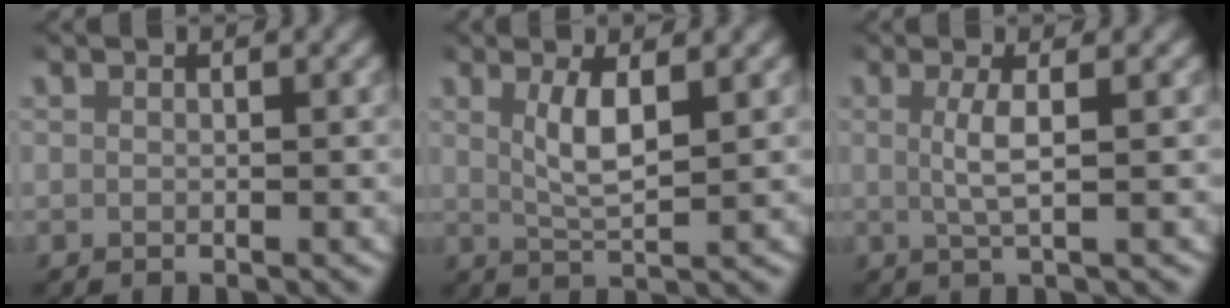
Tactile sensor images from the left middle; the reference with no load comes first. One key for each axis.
{"total": 3.1, "fx": 1.0, "fy": 0.6, "fz": 2.9, "tx": -0.060, "ty": -0.007, "tz": 0.024}
{"total": 2.3, "fx": 0.4, "fy": -0.1, "fz": 2.3, "tx": -0.048, "ty": -0.001, "tz": 0.009}